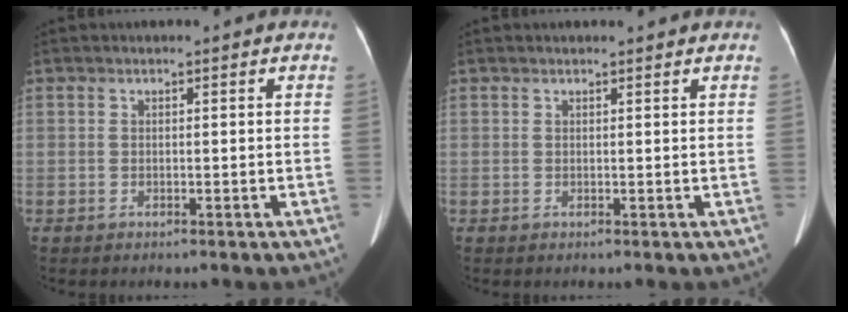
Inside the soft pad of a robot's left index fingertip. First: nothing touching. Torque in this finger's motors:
{"motor_torque": [-0.60, 0.44, -0.23, -0.02]}